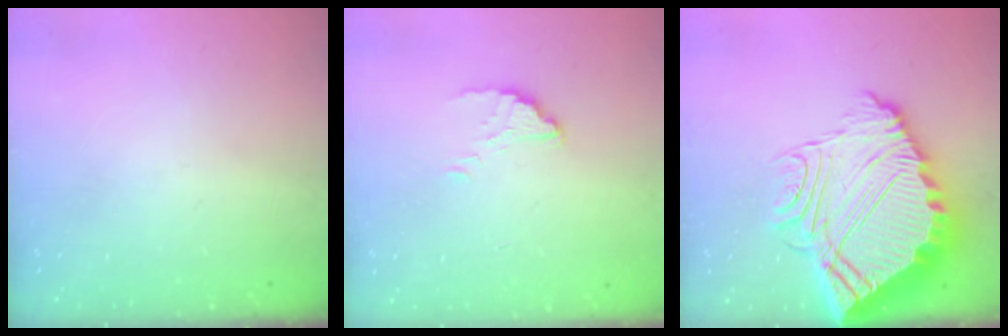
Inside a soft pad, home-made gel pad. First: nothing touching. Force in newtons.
{"total": 2.1, "press": 2.1, "slide": 0.2}
{"total": 17.8, "press": 17.7, "slide": 1.7}